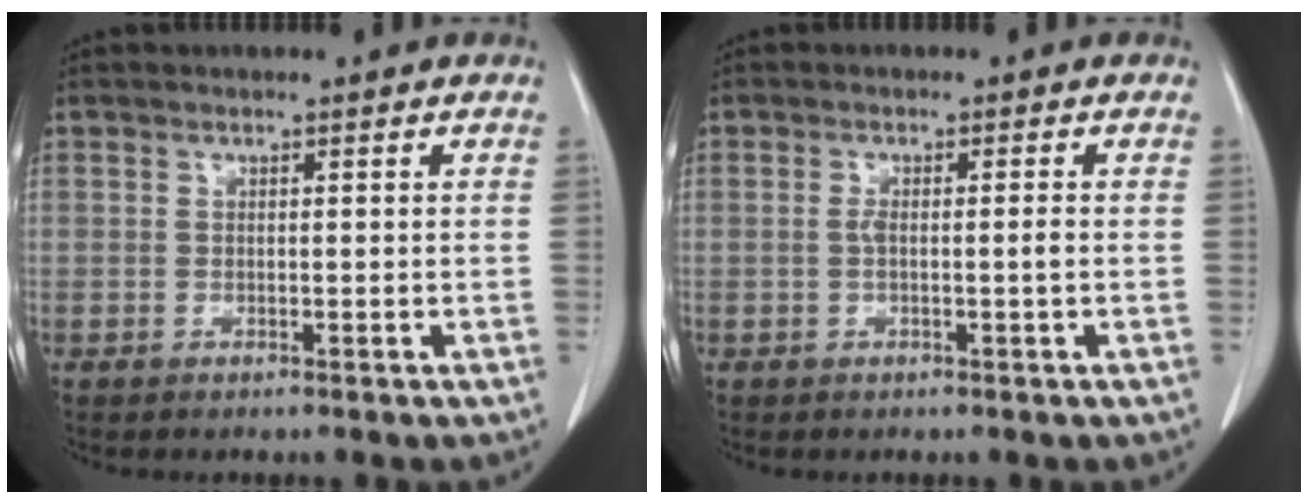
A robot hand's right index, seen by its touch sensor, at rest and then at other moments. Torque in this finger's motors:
{"motor_torque": [0.29, -0.10, -0.01, 0.04]}